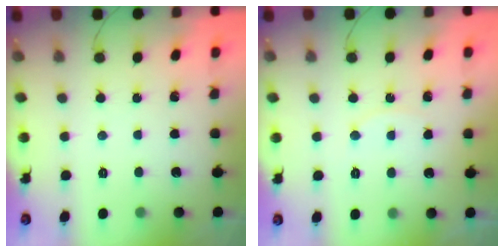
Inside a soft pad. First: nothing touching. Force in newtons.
{"total": 3.8, "press": 3.8, "slide": 0.4}